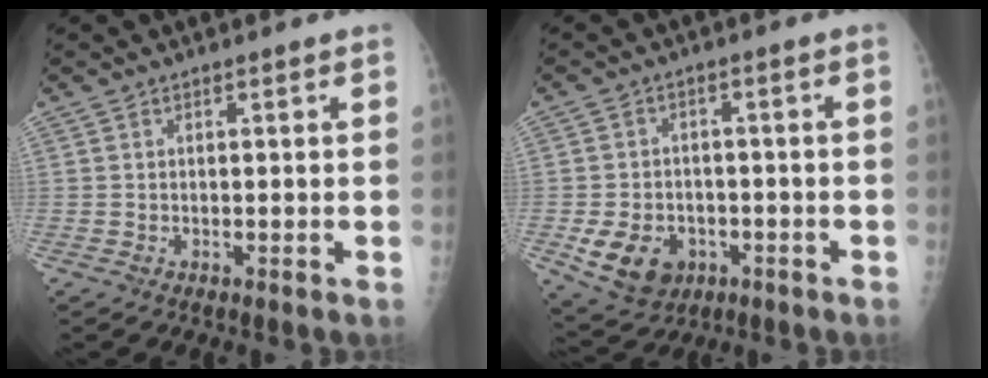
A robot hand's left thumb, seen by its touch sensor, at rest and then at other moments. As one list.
[{"total": 9.9, "force": [-3.4, 7.6, 5.3], "torque": [-0.081, 0.012, -0.042]}]